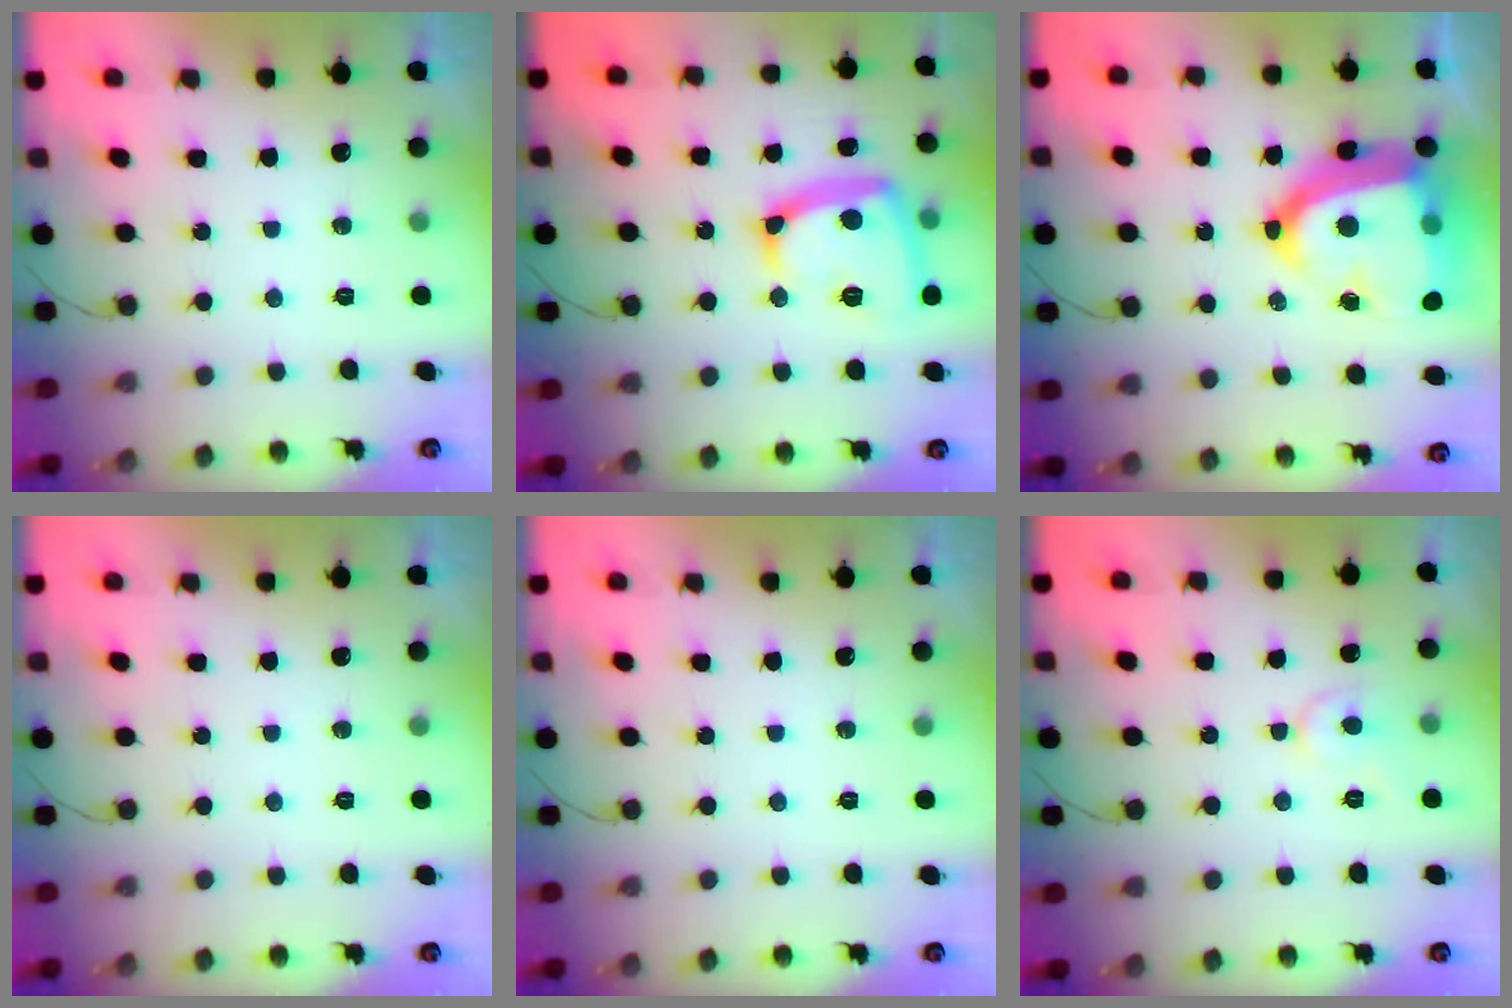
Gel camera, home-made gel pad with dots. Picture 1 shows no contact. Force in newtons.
{"total": 16.8, "press": 16.7, "slide": 1.6}
{"total": 26.5, "press": 26.4, "slide": 2.5}
{"total": 0.0}
{"total": 0.0}
{"total": 5.0, "press": 5.0, "slide": 0.7}